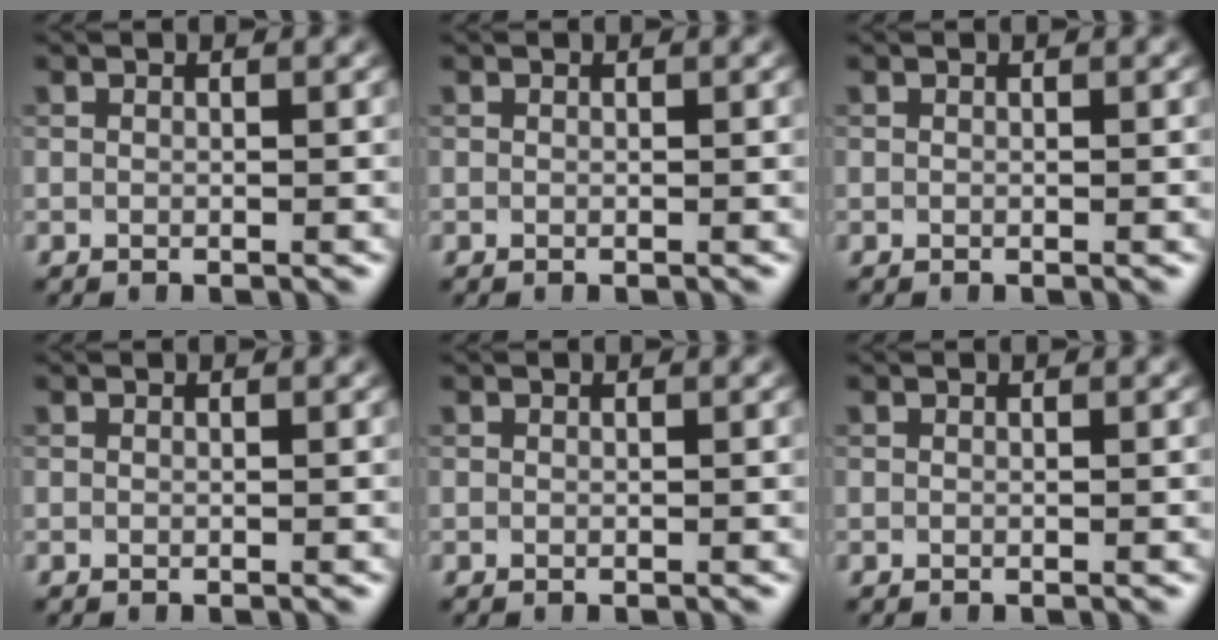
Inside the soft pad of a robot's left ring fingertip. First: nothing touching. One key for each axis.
{"total": 0.0}
{"total": 0.0}
{"total": 0.0}
{"total": 0.0}
{"total": 0.0}